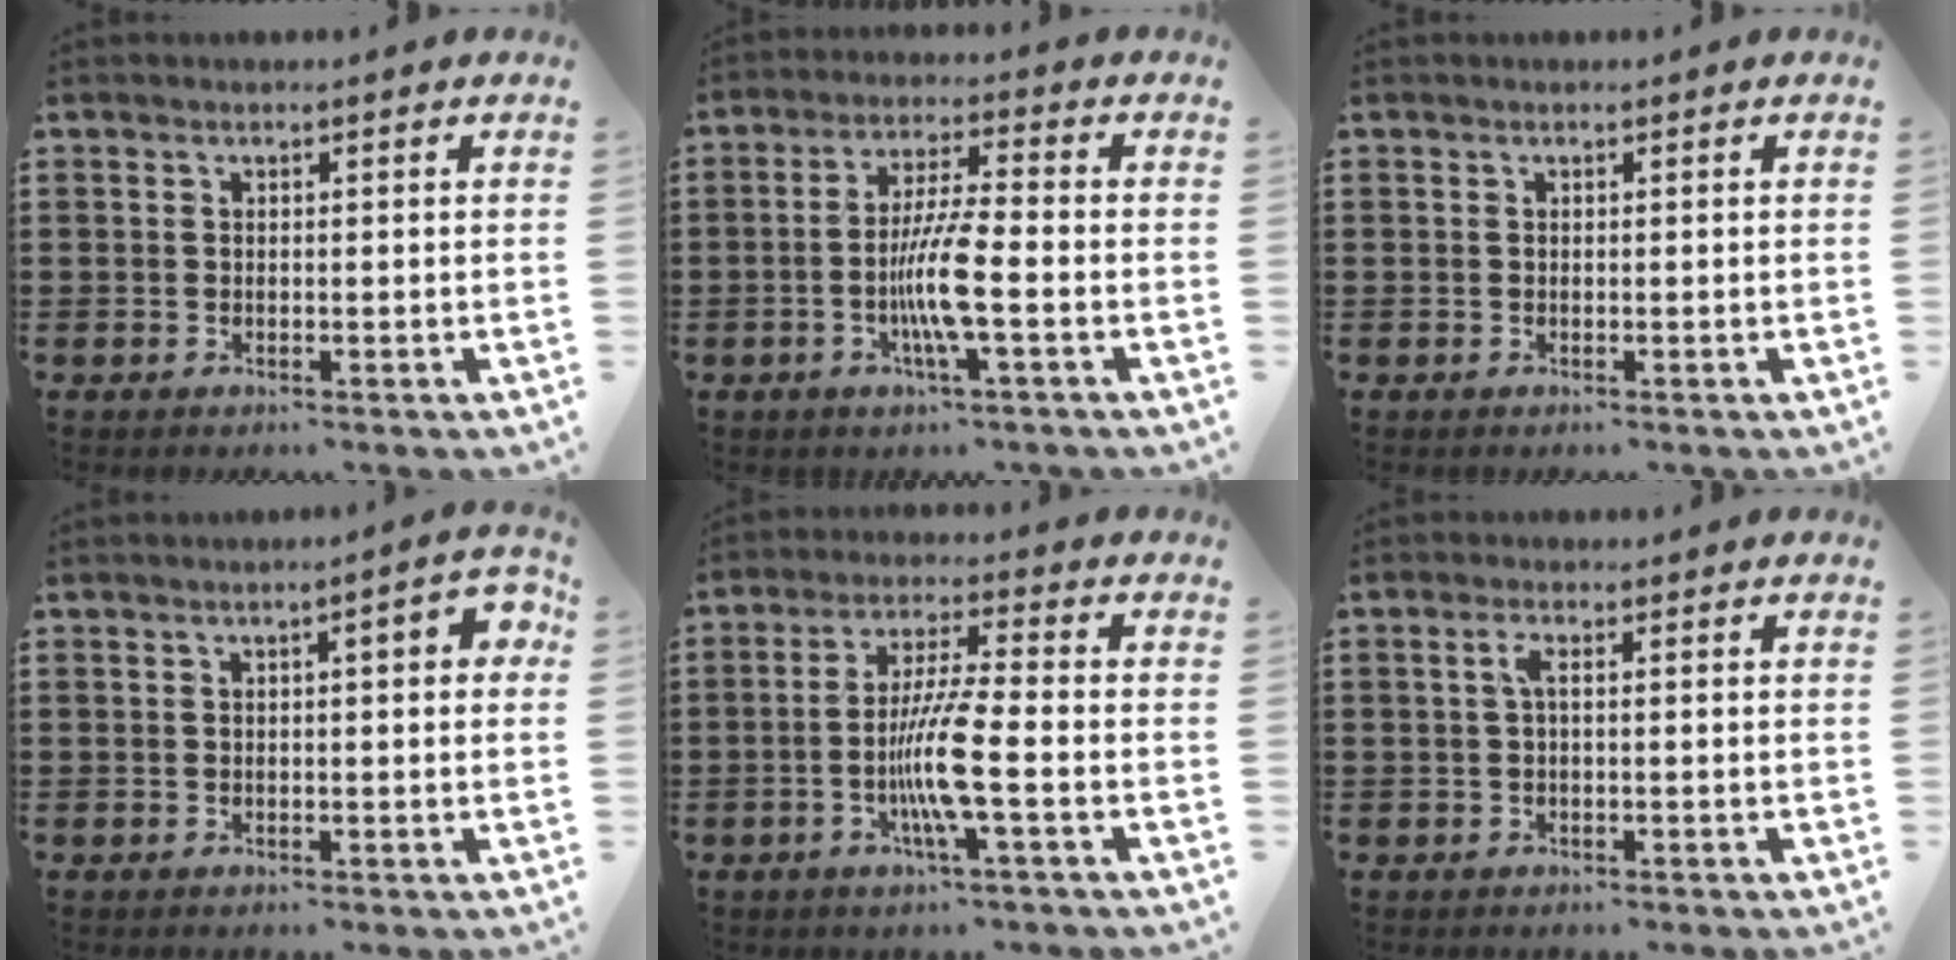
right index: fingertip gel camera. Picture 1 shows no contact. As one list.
[{"total": 8.0, "force": [-2.2, 0.9, 7.6], "torque": [-0.156, -0.012, -0.048]}, {"total": 0.0}, {"total": 3.9, "force": [0.6, 0.7, 3.8], "torque": [-0.054, 0.001, 0.003]}, {"total": 8.5, "force": [-2.4, 0.5, 8.1], "torque": [-0.164, -0.014, -0.052]}, {"total": 1.9, "force": [0.0, 0.4, 1.9], "torque": [-0.037, 0.001, -0.002]}]